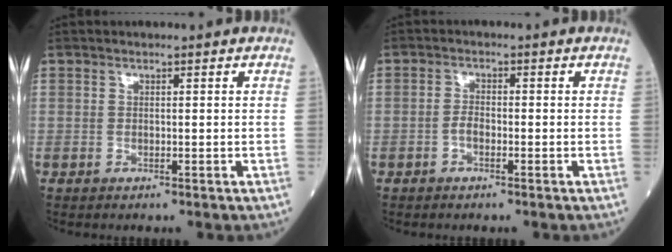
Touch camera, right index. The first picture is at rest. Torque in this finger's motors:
{"motor_torque": [0.02, 0.12, 0.01, 0.00]}